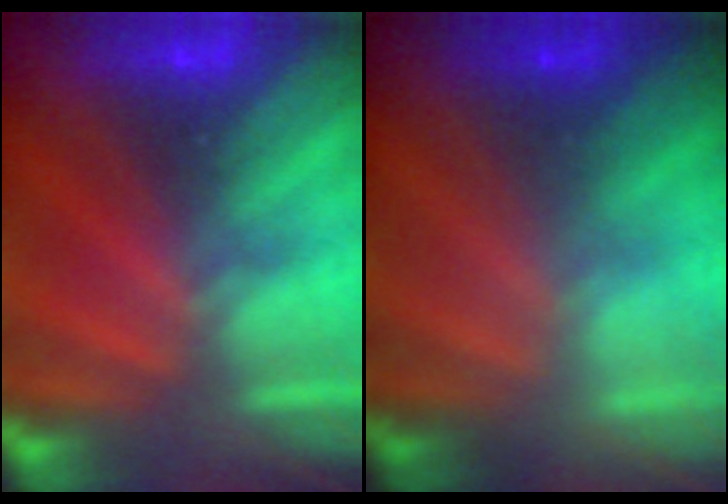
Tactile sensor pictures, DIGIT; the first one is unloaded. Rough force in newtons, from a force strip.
{"total": 2.4}